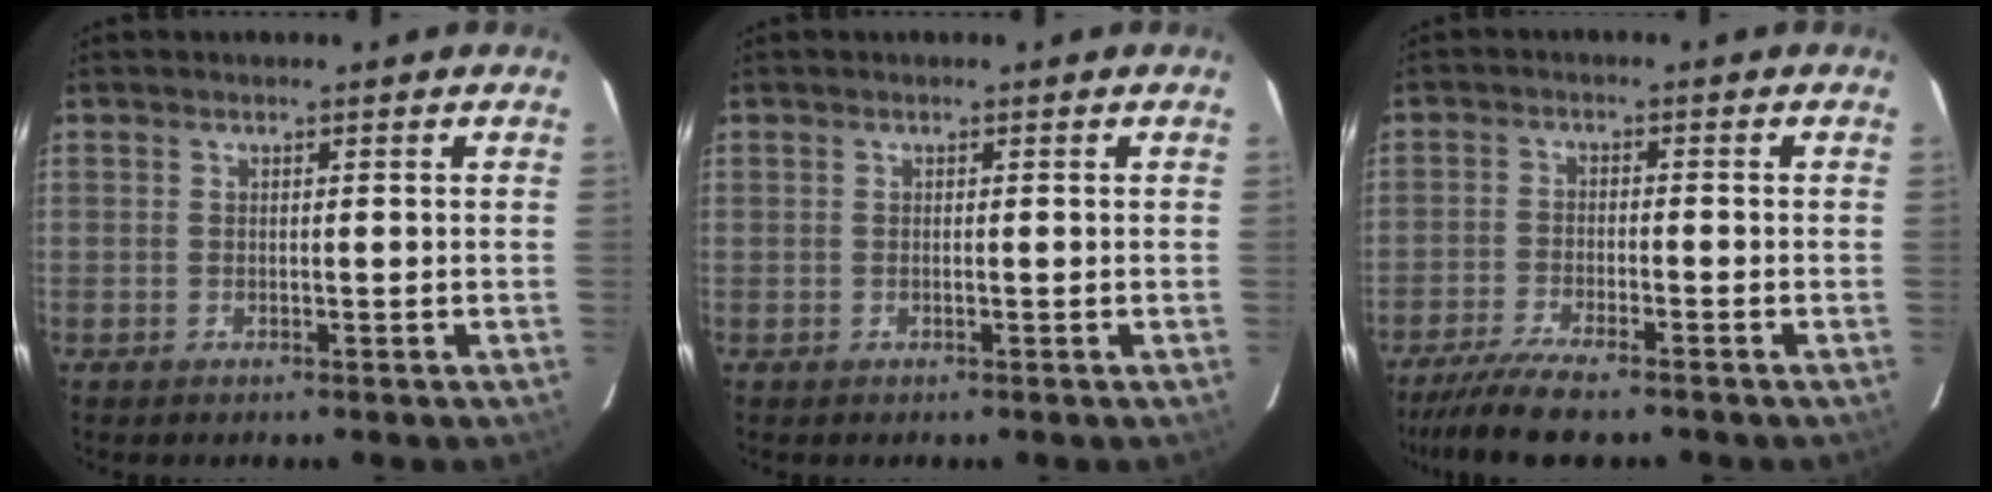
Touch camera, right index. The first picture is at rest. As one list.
[{"total": 0.0}, {"total": 8.4, "force": [-7.0, 0.7, 4.6], "torque": [-0.077, -0.022, -0.118]}]